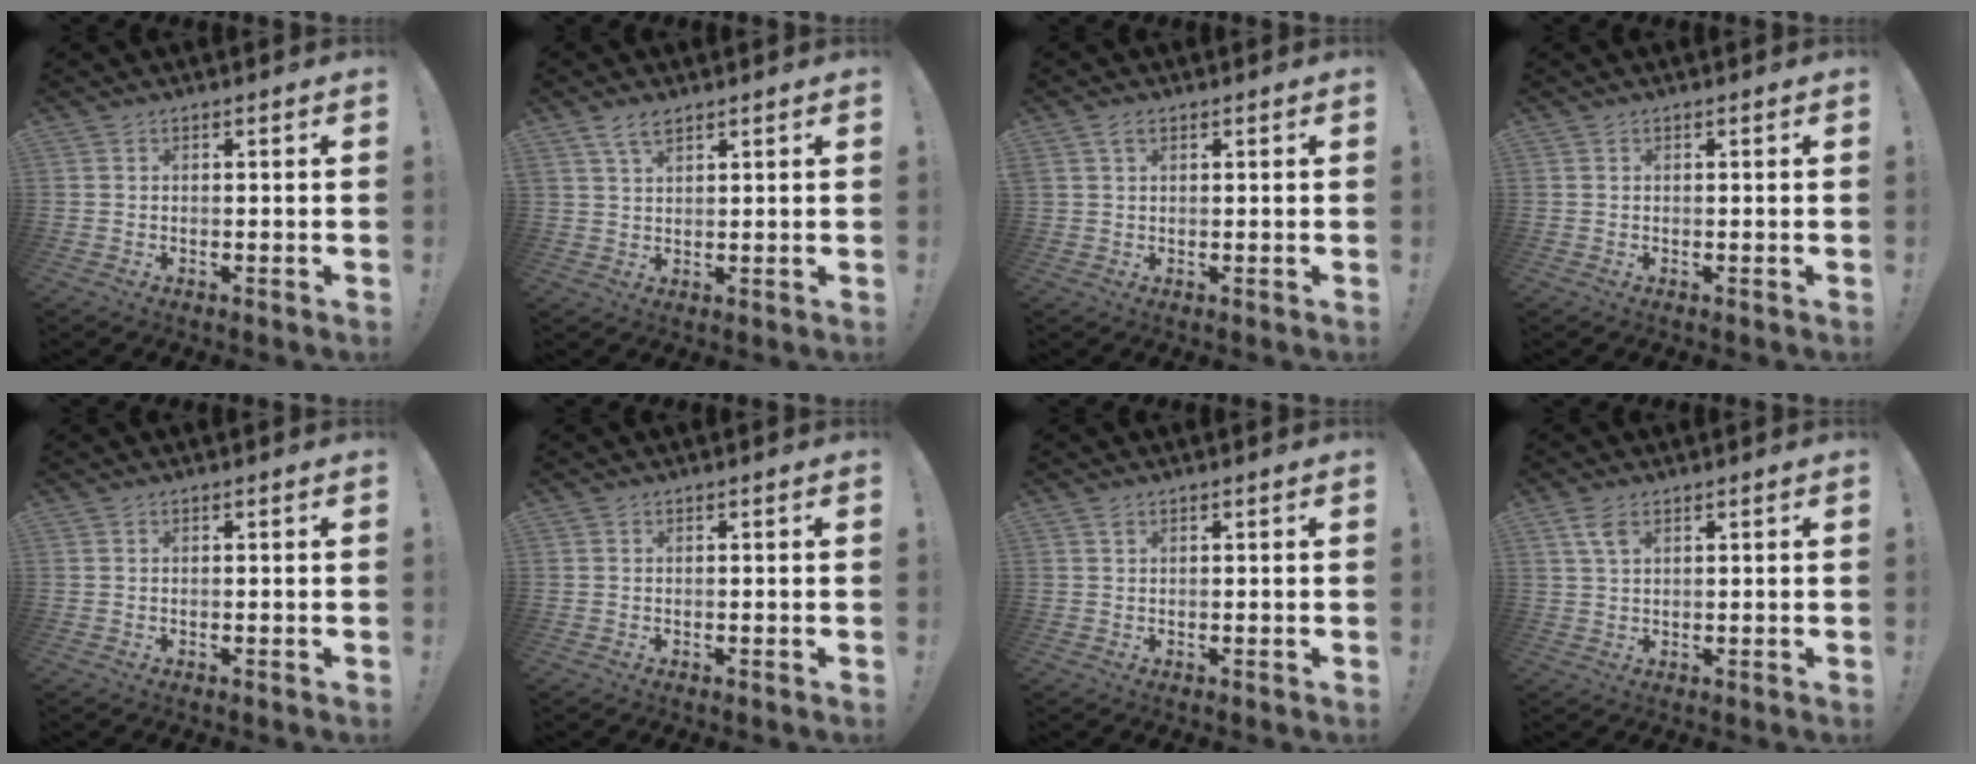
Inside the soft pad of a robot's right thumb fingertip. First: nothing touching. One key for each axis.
{"total": 4.4, "fx": 3.0, "fy": 1.8, "fz": 2.7, "tx": -0.050, "ty": -0.009, "tz": 0.055}
{"total": 2.6, "fx": 1.5, "fy": 1.3, "fz": 1.7, "tx": -0.027, "ty": 0.000, "tz": 0.026}
{"total": 0.0}
{"total": 0.0}
{"total": 0.0}
{"total": 0.7, "fx": 0.4, "fy": 0.4, "fz": 0.4, "tx": -0.001, "ty": -0.001, "tz": 0.007}
{"total": 4.5, "fx": 2.3, "fy": 2.1, "fz": 3.2, "tx": -0.057, "ty": -0.004, "tz": 0.042}